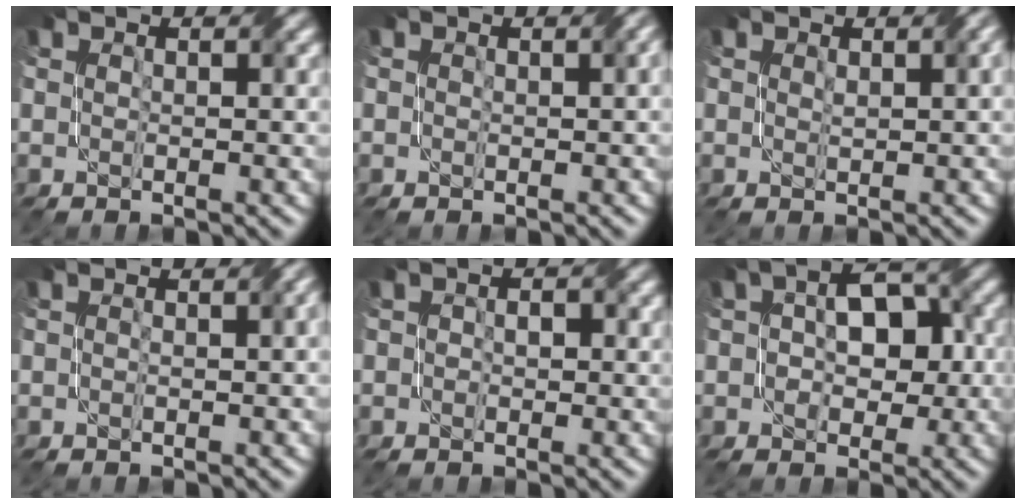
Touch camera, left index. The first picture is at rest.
{"total": 1.2, "force": [-0.2, 0.5, 1.1], "torque": [-0.015, -0.002, -0.002]}
{"total": 1.1, "force": [0.5, 0.1, 1.0], "torque": [-0.018, 0.003, 0.008]}
{"total": 1.5, "force": [-0.3, 0.5, 1.4], "torque": [-0.019, -0.003, -0.001]}
{"total": 1.4, "force": [-0.2, 1.1, 0.9], "torque": [-0.011, 0.000, -0.004]}
{"total": 5.2, "force": [-0.2, 3.4, 4.0], "torque": [-0.048, 0.017, -0.014]}